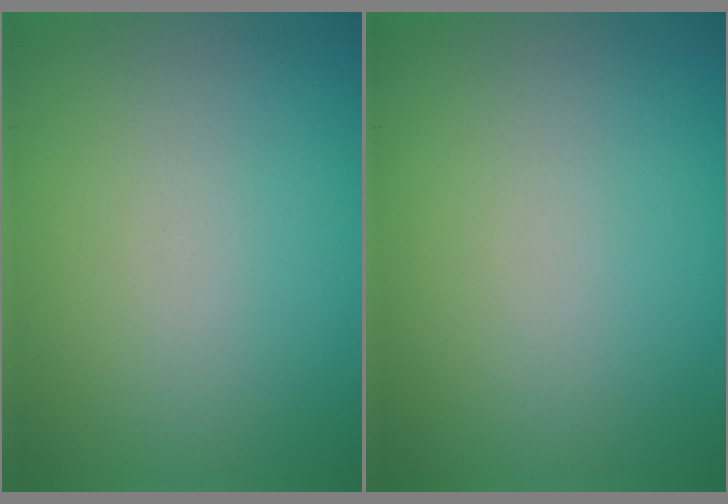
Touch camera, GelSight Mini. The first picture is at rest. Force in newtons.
{"total": 0.0}